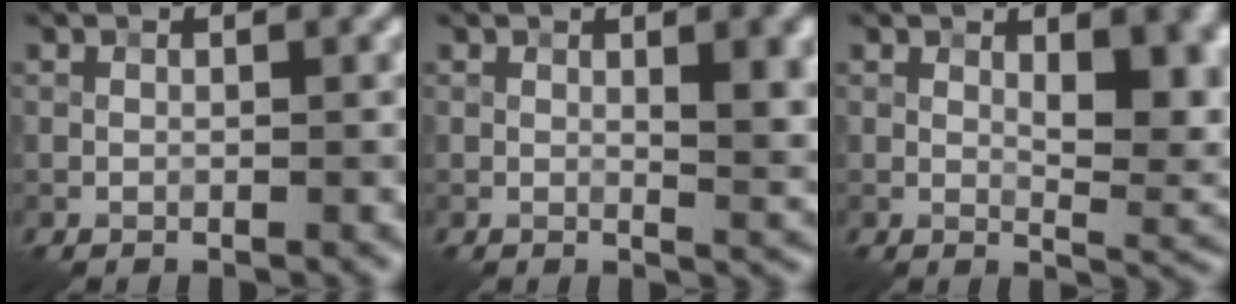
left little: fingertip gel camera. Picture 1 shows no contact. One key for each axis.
{"total": 4.5, "fx": 0.9, "fy": 1.2, "fz": 4.3, "tx": -0.054, "ty": 0.002, "tz": 0.014}
{"total": 7.6, "fx": 1.6, "fy": 3.0, "fz": 6.7, "tx": -0.090, "ty": 0.000, "tz": 0.028}